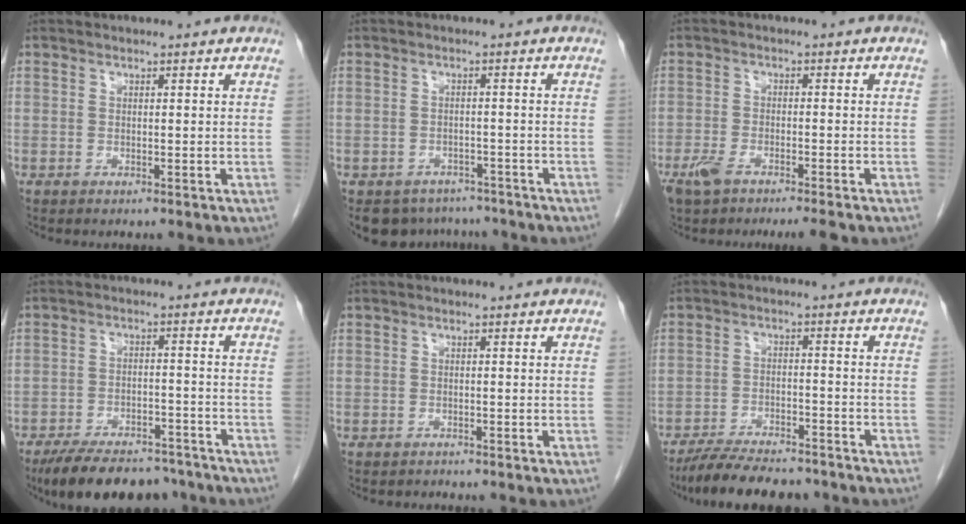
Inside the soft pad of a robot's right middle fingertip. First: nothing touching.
{"total": 7.4, "force": [-6.3, 3.8, 0.5], "torque": [0.000, 0.010, -0.082]}
{"total": 6.2, "force": [-4.6, 1.3, 3.9], "torque": [-0.071, -0.010, -0.075]}
{"total": 14.7, "force": [-12.4, 5.2, 5.9], "torque": [-0.097, 0.002, -0.180]}
{"total": 0.7, "force": [-0.6, 0.2, -0.3], "torque": [-0.004, -0.003, -0.013]}
{"total": 12.0, "force": [-10.5, 3.0, 5.0], "torque": [-0.076, -0.002, -0.161]}